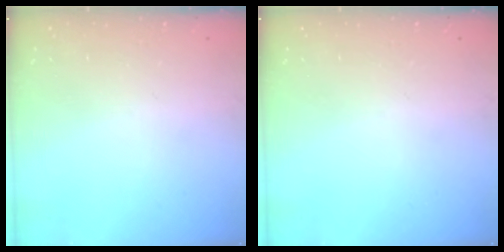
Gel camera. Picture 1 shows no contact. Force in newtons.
{"total": 0.0}